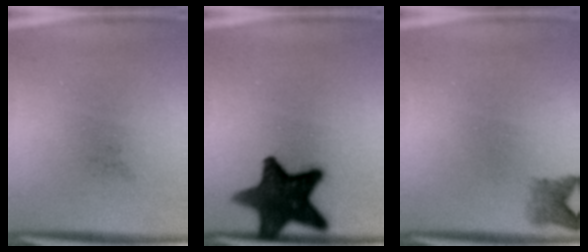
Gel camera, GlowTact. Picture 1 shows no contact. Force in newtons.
{"total": 14.6}
{"total": 2.3}